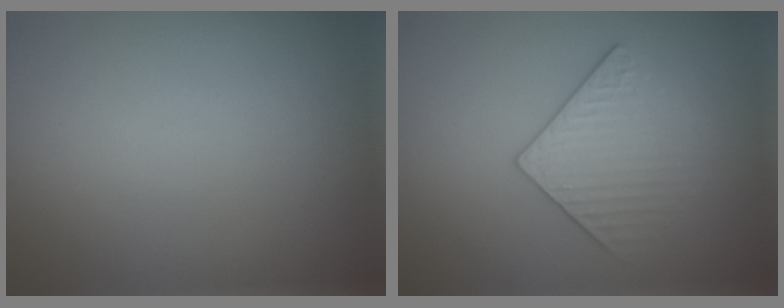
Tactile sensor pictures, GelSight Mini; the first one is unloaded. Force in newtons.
{"total": 3.2, "press": 3.2, "slide": 0.7}